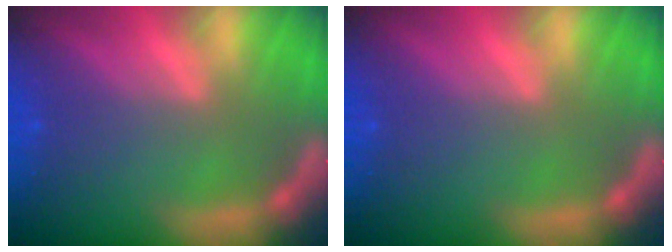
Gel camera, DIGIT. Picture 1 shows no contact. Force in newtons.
{"total": 0.0}